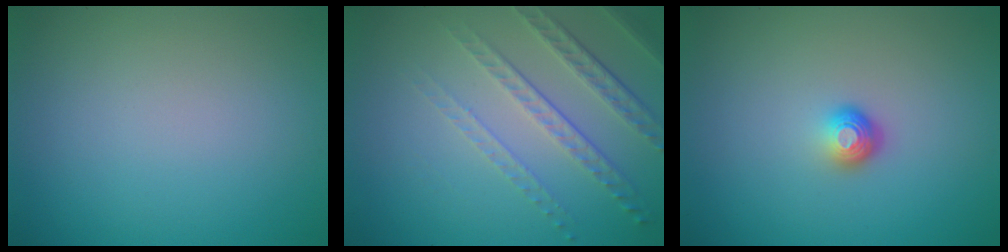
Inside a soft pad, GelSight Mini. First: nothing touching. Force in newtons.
{"total": 4.8, "press": 3.2, "slide": 3.5}
{"total": 1.8, "press": 1.1, "slide": 1.5}